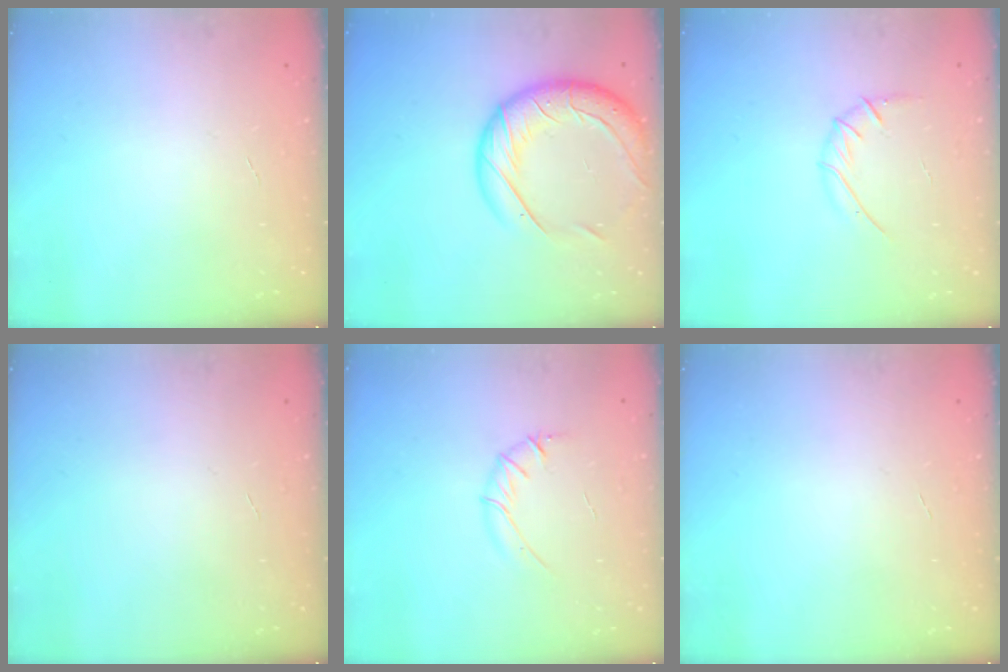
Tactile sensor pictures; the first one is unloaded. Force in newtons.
{"total": 21.1, "press": 20.8, "slide": 3.1}
{"total": 5.5, "press": 5.3, "slide": 1.6}
{"total": 0.0}
{"total": 4.1, "press": 3.9, "slide": 1.3}
{"total": 0.0}